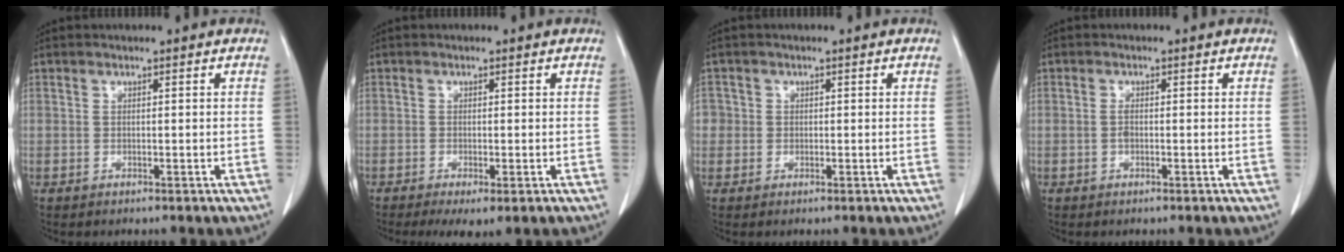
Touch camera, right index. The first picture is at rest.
{"total": 3.8, "force": [-2.2, 1.0, 3.0], "torque": [-0.044, -0.012, -0.031]}
{"total": 2.2, "force": [-0.1, 2.2, 0.2], "torque": [0.008, 0.005, -0.004]}
{"total": 0.9, "force": [-0.2, 0.3, 0.8], "torque": [-0.019, 0.001, -0.005]}